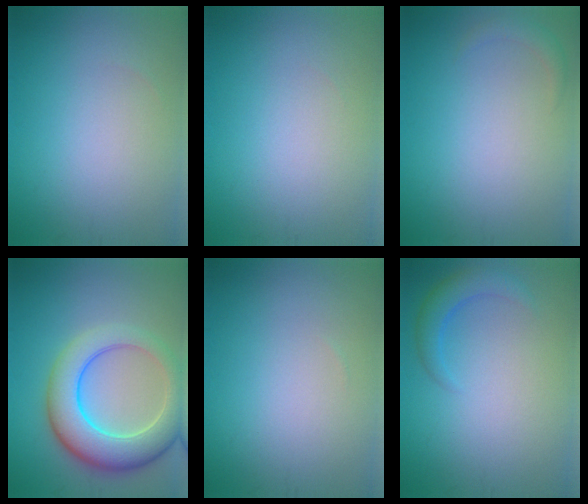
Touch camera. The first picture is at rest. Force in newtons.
{"total": 0.0}
{"total": 1.1, "press": 1.1, "slide": 0.1}
{"total": 7.9, "press": 7.9, "slide": 0.2}
{"total": 0.0}
{"total": 2.4, "press": 2.4, "slide": 0.2}